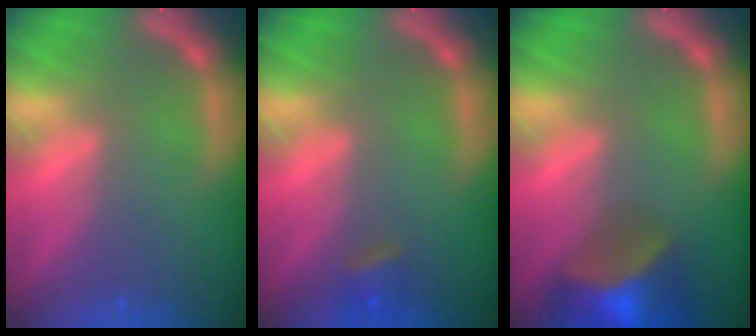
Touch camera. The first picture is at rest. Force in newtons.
{"total": 1.9}
{"total": 9.0}